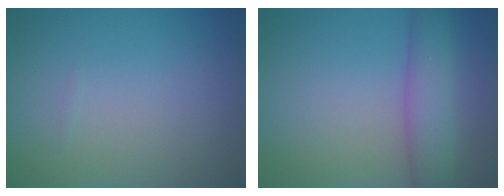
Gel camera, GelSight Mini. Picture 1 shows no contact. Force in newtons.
{"total": 4.4, "press": 4.4, "slide": 0.5}